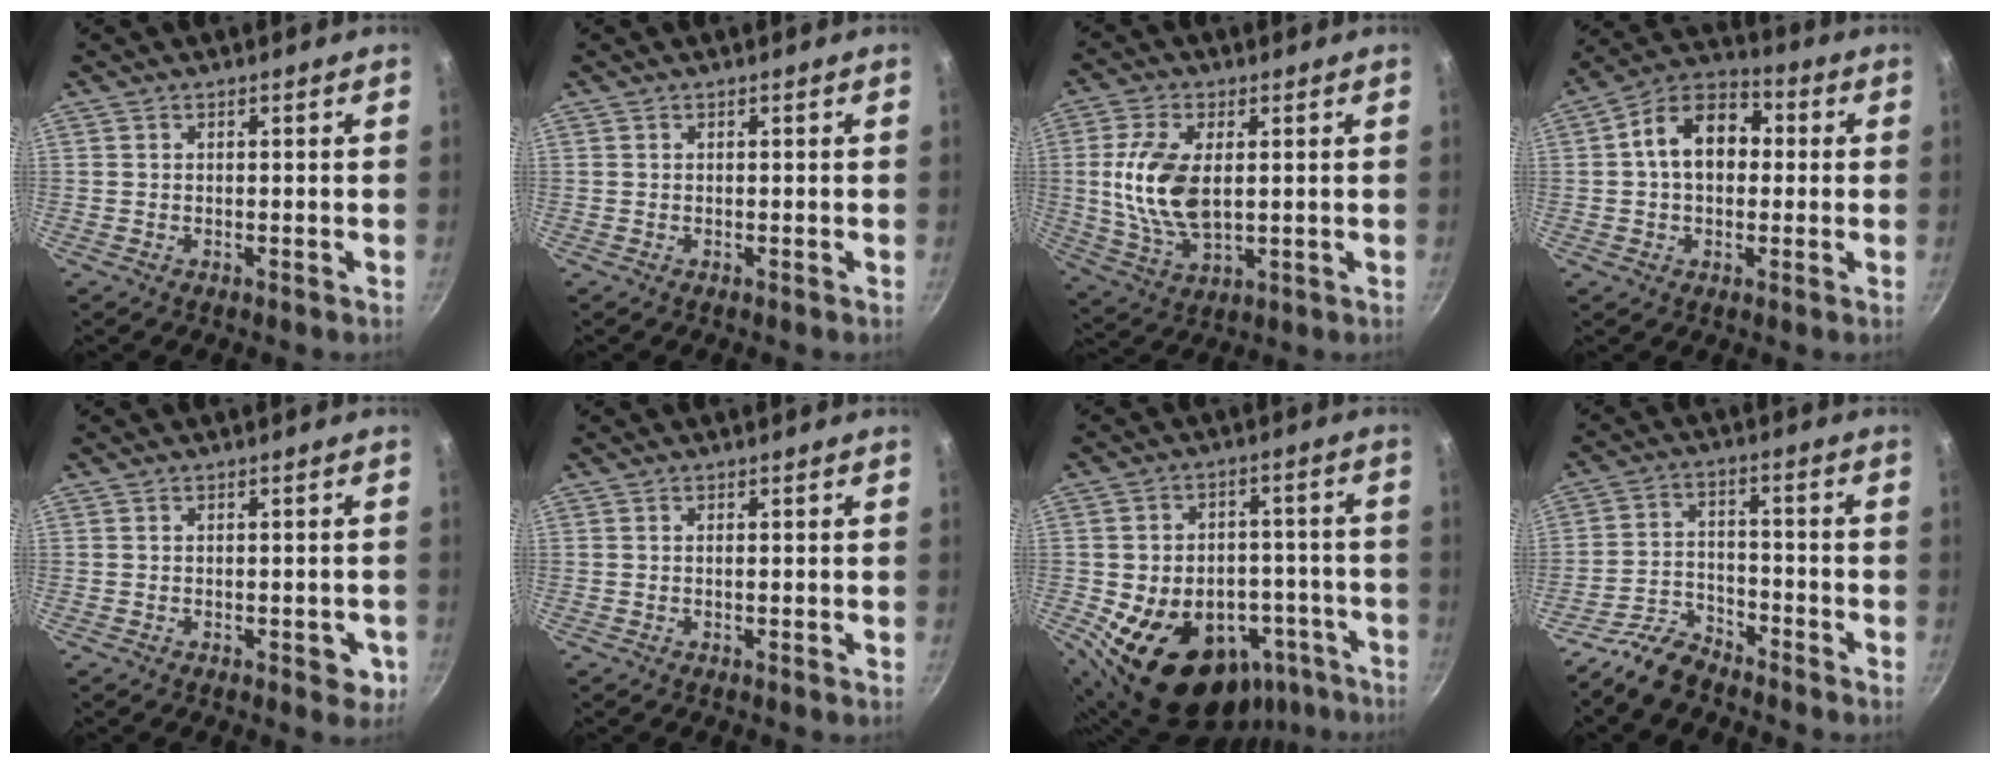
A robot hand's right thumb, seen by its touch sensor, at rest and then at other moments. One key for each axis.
{"total": 0.0}
{"total": 13.0, "fx": 1.3, "fy": 7.0, "fz": 10.8, "tx": -0.210, "ty": -0.007, "tz": 0.030}
{"total": 13.1, "fx": 1.3, "fy": 9.2, "fz": 9.2, "tx": -0.111, "ty": 0.033, "tz": 0.001}
{"total": 3.6, "fx": -1.1, "fy": 2.0, "fz": 2.8, "tx": -0.009, "ty": 0.006, "tz": -0.012}
{"total": 1.2, "fx": 0.1, "fy": -0.1, "fz": 1.2, "tx": -0.024, "ty": -0.002, "tz": 0.002}
{"total": 22.1, "fx": -9.7, "fy": 15.4, "fz": 12.6, "tx": -0.168, "ty": 0.039, "tz": -0.113}
{"total": 7.0, "fx": -6.2, "fy": 2.7, "fz": 2.0, "tx": -0.036, "ty": 0.058, "tz": -0.128}